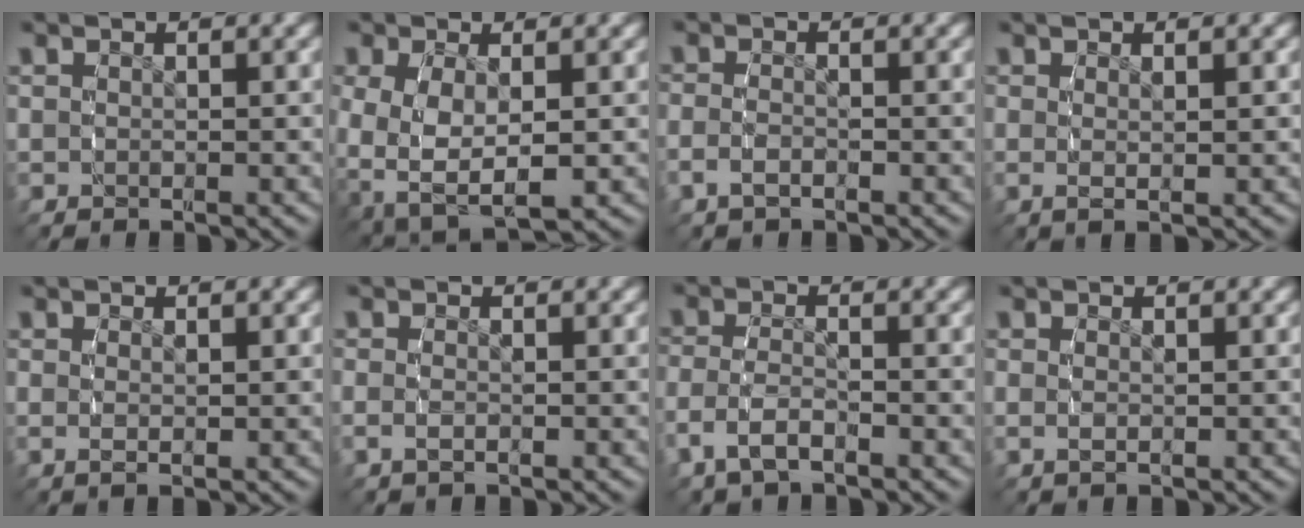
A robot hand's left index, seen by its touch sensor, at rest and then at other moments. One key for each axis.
{"total": 8.6, "fx": -2.6, "fy": 6.2, "fz": 5.4, "tx": -0.133, "ty": -0.053, "tz": -0.019}
{"total": 1.9, "fx": -1.1, "fy": 0.9, "fz": 1.2, "tx": -0.032, "ty": -0.008, "tz": -0.015}
{"total": 1.6, "fx": -0.1, "fy": -1.4, "fz": 0.9, "tx": -0.012, "ty": -0.019, "tz": 0.014}
{"total": 1.1, "fx": -0.2, "fy": 0.2, "fz": 1.1, "tx": -0.026, "ty": -0.009, "tz": 0.004}
{"total": 1.3, "fx": -0.7, "fy": 0.5, "fz": 1.1, "tx": -0.027, "ty": -0.009, "tz": -0.007}
{"total": 3.3, "fx": -1.8, "fy": 1.7, "fz": 2.1, "tx": -0.055, "ty": -0.017, "tz": -0.023}
{"total": 1.0, "fx": -0.3, "fy": 0.4, "fz": 0.9, "tx": -0.022, "ty": -0.010, "tz": 0.002}